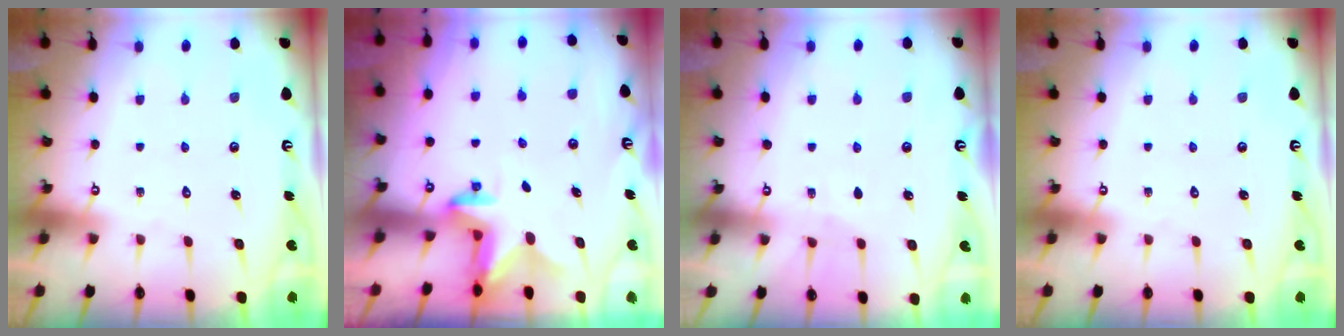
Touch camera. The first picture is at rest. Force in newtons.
{"total": 2.9, "press": 2.9, "slide": 0.5}
{"total": 3.7, "press": 3.7, "slide": 0.4}
{"total": 0.0}